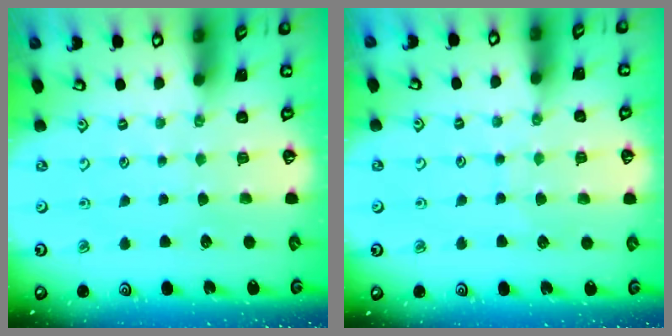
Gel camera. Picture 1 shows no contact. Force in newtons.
{"total": 4.9, "press": 4.8, "slide": 0.4}